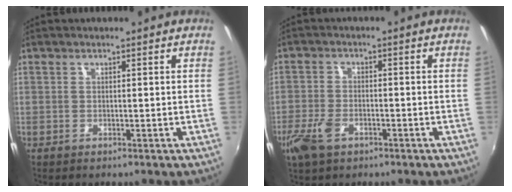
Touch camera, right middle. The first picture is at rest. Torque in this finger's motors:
{"motor_torque": [1.04, -0.87, 0.11, 0.11]}